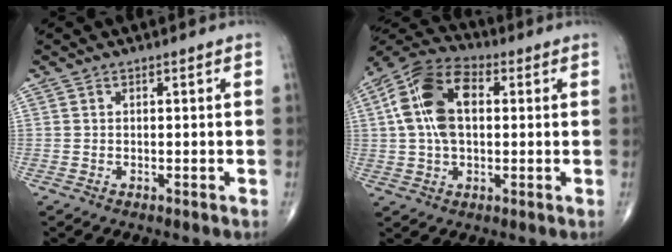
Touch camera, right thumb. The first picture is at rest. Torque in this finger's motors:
{"motor_torque": [0.99, 0.95, 1.55, 0.79, 0.16]}